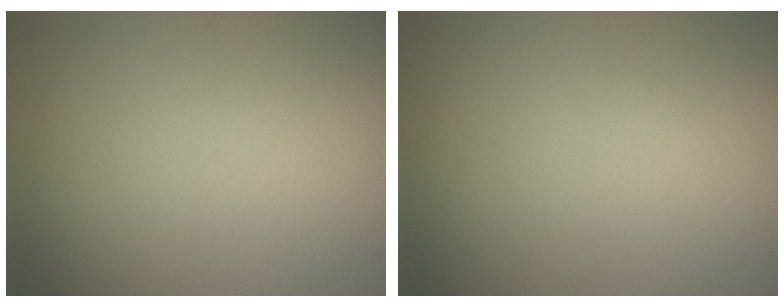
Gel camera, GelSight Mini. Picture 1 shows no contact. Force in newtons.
{"total": 0.0}